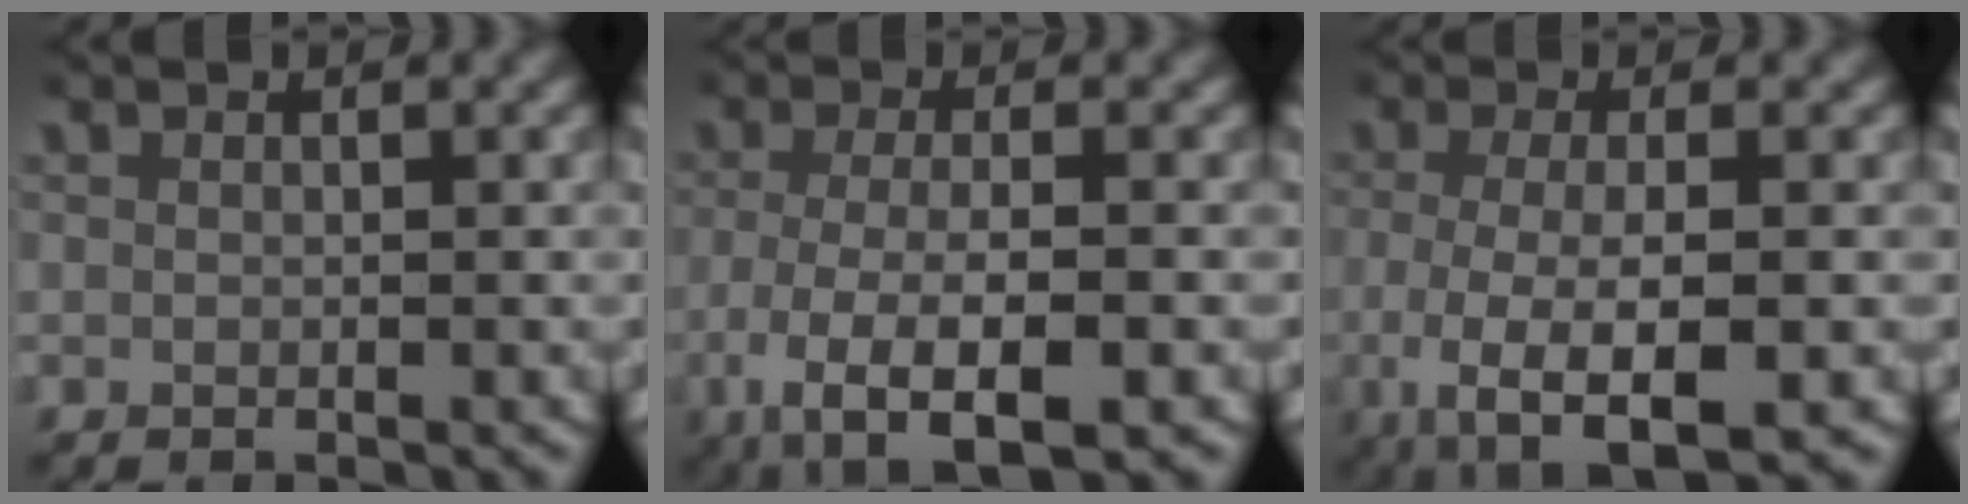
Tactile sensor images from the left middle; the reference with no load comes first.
{"total": 7.4, "force": [-3.5, 2.9, 5.8], "torque": [-0.127, -0.026, -0.042]}
{"total": 8.3, "force": [-3.7, 3.7, 6.5], "torque": [-0.147, -0.034, -0.039]}